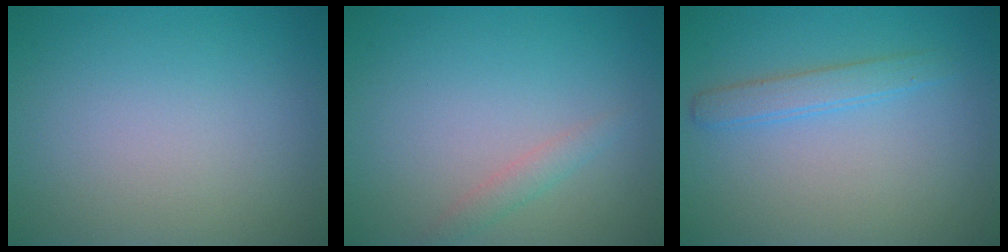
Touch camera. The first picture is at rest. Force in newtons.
{"total": 1.3, "press": 1.3, "slide": 0.2}
{"total": 2.0, "press": 2.0, "slide": 0.0}